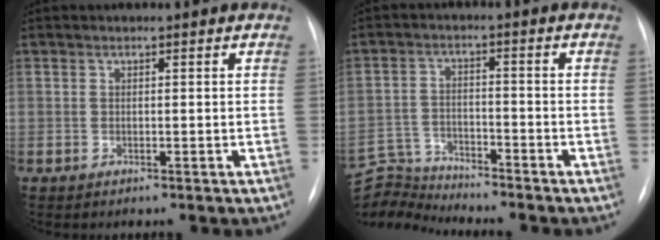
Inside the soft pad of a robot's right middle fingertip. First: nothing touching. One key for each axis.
{"total": 8.0, "fx": -8.0, "fy": -0.5, "fz": -0.9, "tx": 0.006, "ty": 0.009, "tz": -0.149}